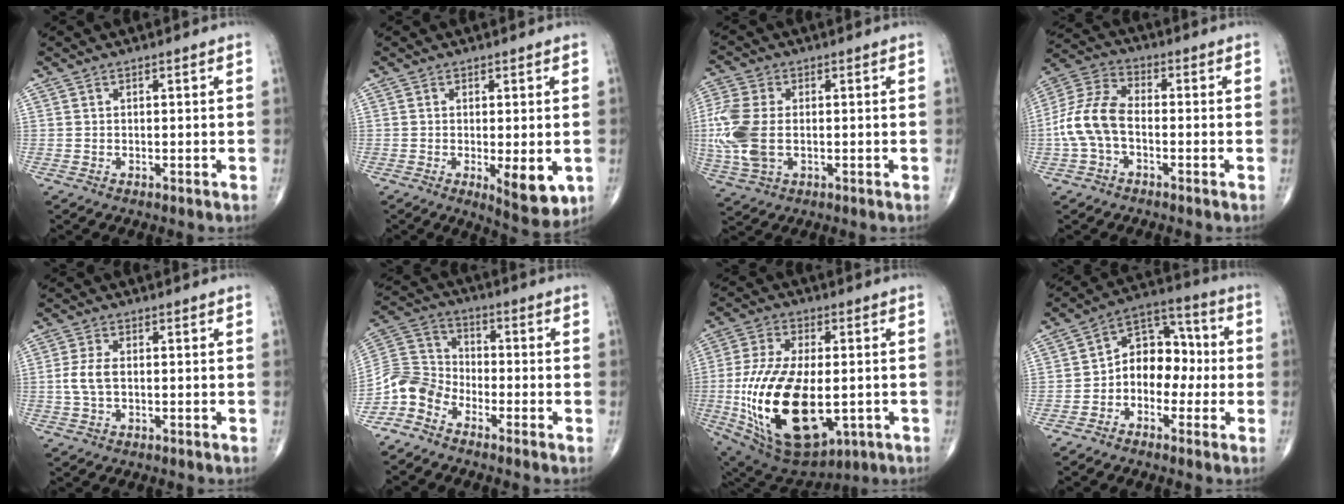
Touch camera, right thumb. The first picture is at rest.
{"total": 7.6, "force": [-1.6, 2.6, 6.9], "torque": [-0.089, -0.020, -0.017]}
{"total": 11.3, "force": [-0.7, 7.0, 8.9], "torque": [-0.227, 0.000, -0.011]}
{"total": 10.4, "force": [-2.0, 6.1, 8.2], "torque": [-0.175, 0.033, -0.049]}
{"total": 4.0, "force": [-0.1, 2.1, 3.4], "torque": [-0.084, 0.006, -0.004]}
{"total": 7.8, "force": [-5.5, 4.8, 2.8], "torque": [-0.051, 0.051, -0.129]}
{"total": 25.5, "force": [-4.2, 13.1, 21.4], "torque": [-0.430, -0.018, -0.043]}
{"total": 10.7, "force": [-1.5, 7.8, 7.1], "torque": [-0.069, 0.046, -0.043]}